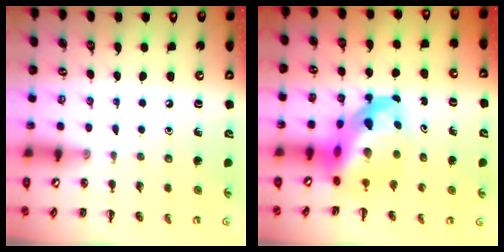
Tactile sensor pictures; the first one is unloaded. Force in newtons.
{"total": 12.5, "press": 12.0, "slide": 3.4}